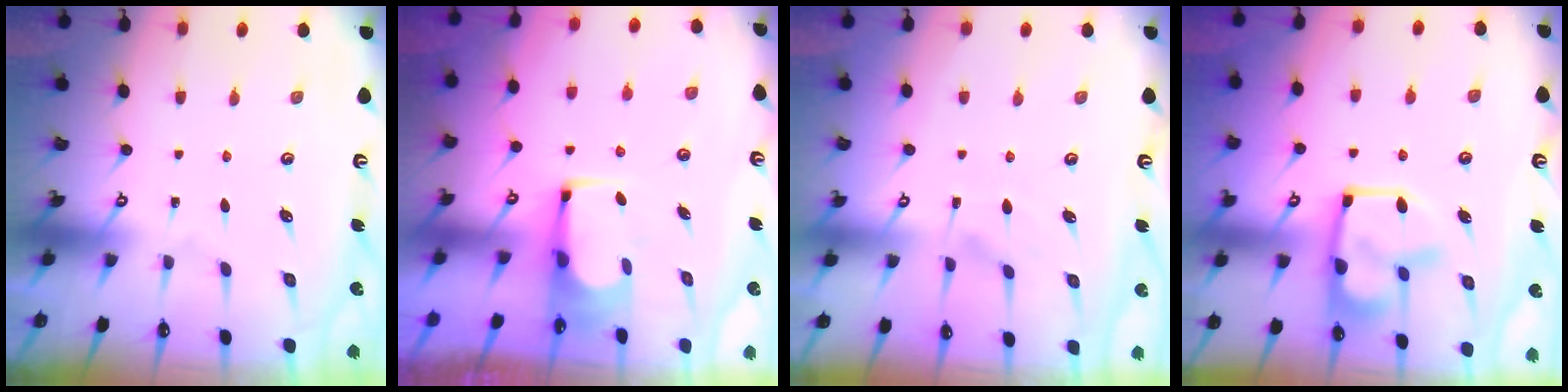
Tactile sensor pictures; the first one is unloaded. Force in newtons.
{"total": 2.9, "press": 2.9, "slide": 0.2}
{"total": 3.8, "press": 3.6, "slide": 1.1}
{"total": 10.5, "press": 10.4, "slide": 1.5}